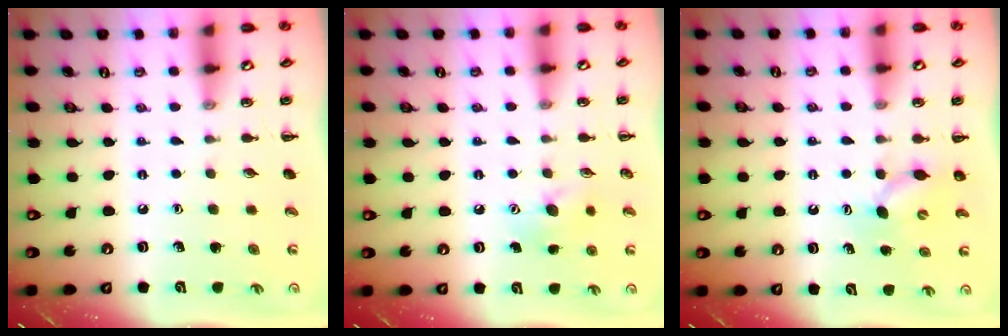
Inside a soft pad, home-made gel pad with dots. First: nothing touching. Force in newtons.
{"total": 6.8, "press": 6.6, "slide": 1.3}
{"total": 6.2, "press": 6.2, "slide": 0.5}